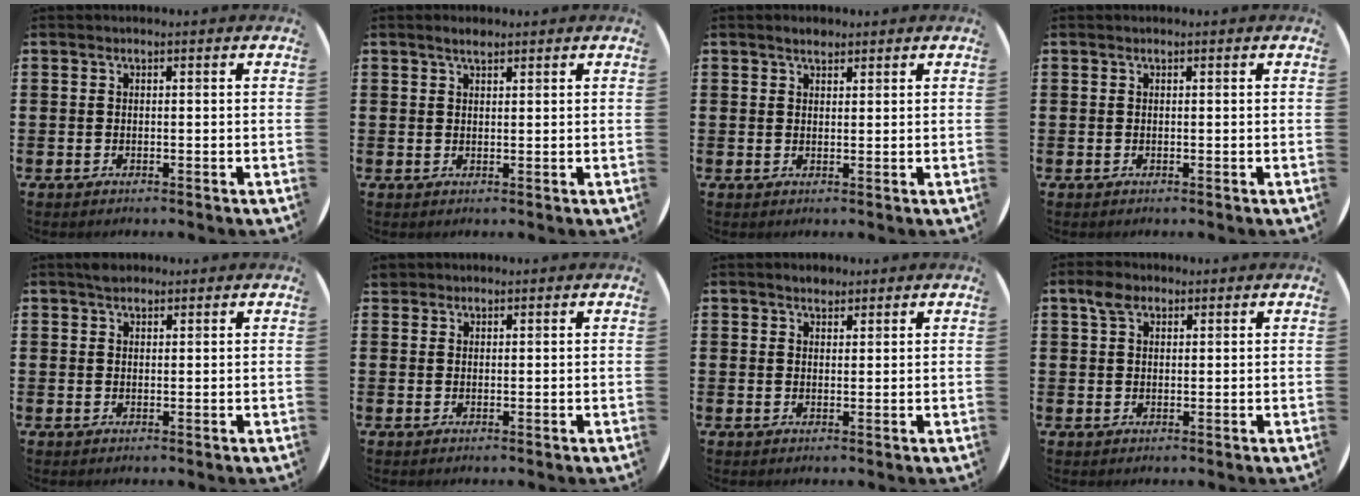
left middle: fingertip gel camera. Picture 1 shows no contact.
{"total": 1.7, "force": [1.5, 0.4, 0.7], "torque": [-0.006, 0.001, 0.024]}
{"total": 1.7, "force": [1.5, 0.6, 0.5], "torque": [-0.002, 0.001, 0.025]}
{"total": 0.0}
{"total": 1.5, "force": [1.3, 0.6, 0.3], "torque": [0.002, 0.002, 0.023]}
{"total": 1.1, "force": [1.0, 0.4, -0.1], "torque": [-0.001, 0.003, 0.020]}
{"total": 1.7, "force": [1.6, 0.6, 0.3], "torque": [0.002, 0.001, 0.028]}
{"total": 2.8, "force": [1.9, 1.6, 1.2], "torque": [-0.019, 0.004, 0.035]}